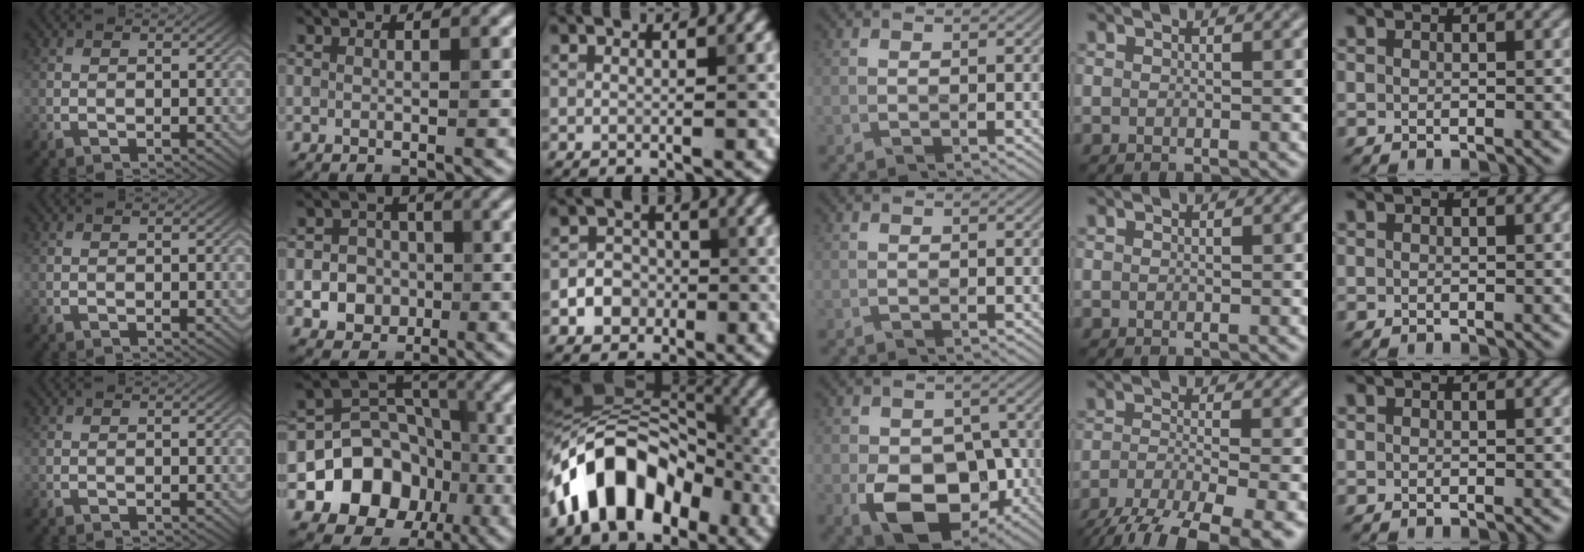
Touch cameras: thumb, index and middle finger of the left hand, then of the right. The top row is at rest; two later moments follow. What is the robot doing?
{"motion": "fold", "object": "origami paper"}